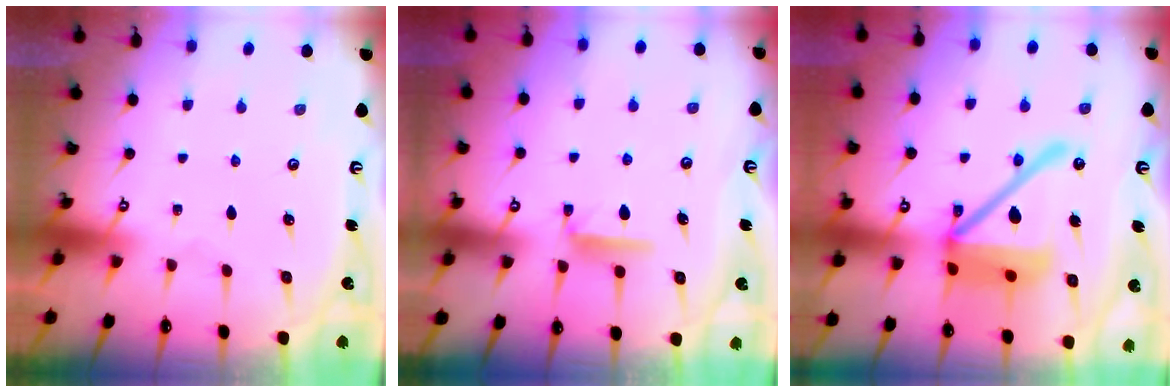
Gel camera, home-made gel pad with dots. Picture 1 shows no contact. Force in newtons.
{"total": 6.5, "press": 6.5, "slide": 0.7}
{"total": 19.5, "press": 19.3, "slide": 2.7}